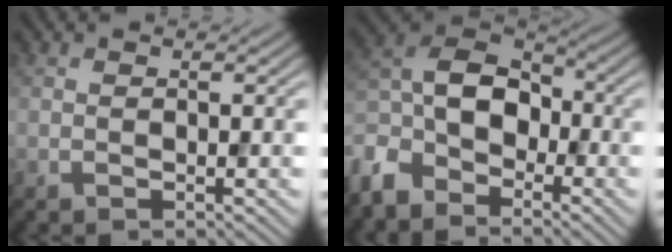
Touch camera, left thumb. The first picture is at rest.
{"total": 9.9, "force": [-5.1, 6.2, 5.8], "torque": [-0.136, -0.005, -0.127]}